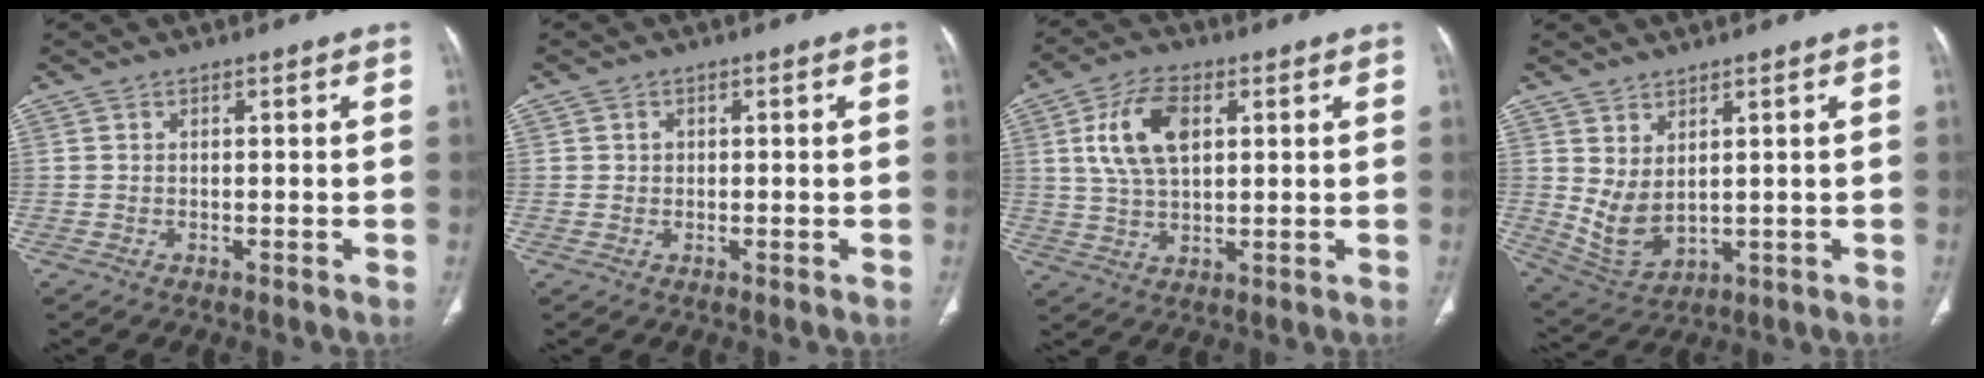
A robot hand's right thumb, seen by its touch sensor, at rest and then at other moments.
{"total": 2.3, "force": [0.1, 2.2, 0.7], "torque": [0.007, 0.006, 0.000]}
{"total": 10.8, "force": [3.2, 6.0, 8.4], "torque": [-0.158, -0.001, 0.061]}
{"total": 6.8, "force": [1.8, 3.8, 5.4], "torque": [-0.095, -0.021, 0.059]}